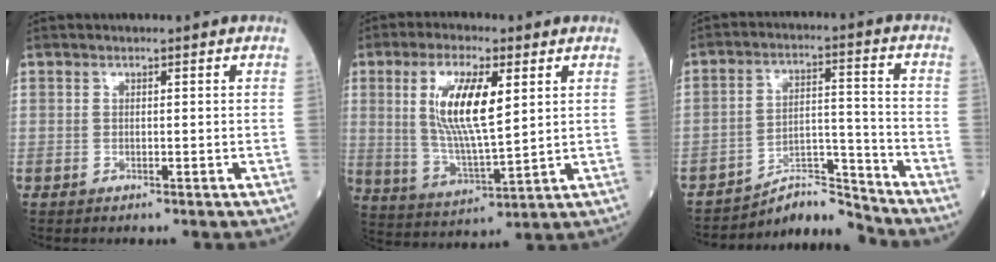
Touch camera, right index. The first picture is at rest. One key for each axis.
{"total": 11.9, "fx": 3.4, "fy": 2.7, "fz": 11.1, "tx": -0.227, "ty": 0.000, "tz": 0.067}
{"total": 7.5, "fx": -7.5, "fy": 0.2, "fz": -0.3, "tx": 0.006, "ty": 0.050, "tz": -0.127}